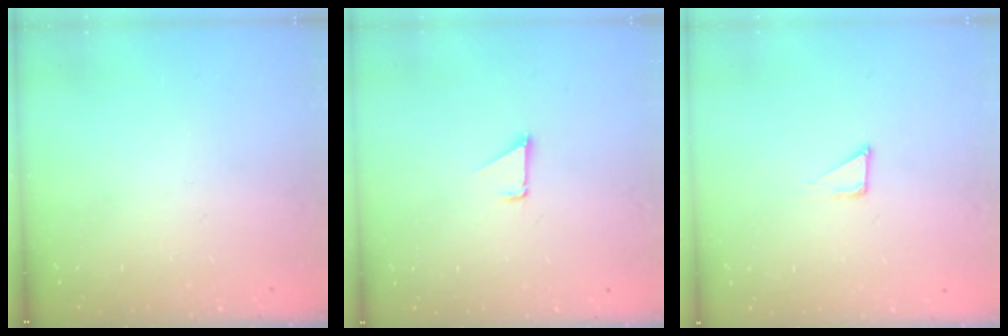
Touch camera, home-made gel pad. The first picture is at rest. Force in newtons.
{"total": 1.1, "press": 1.1, "slide": 0.1}
{"total": 2.3, "press": 2.3, "slide": 0.1}